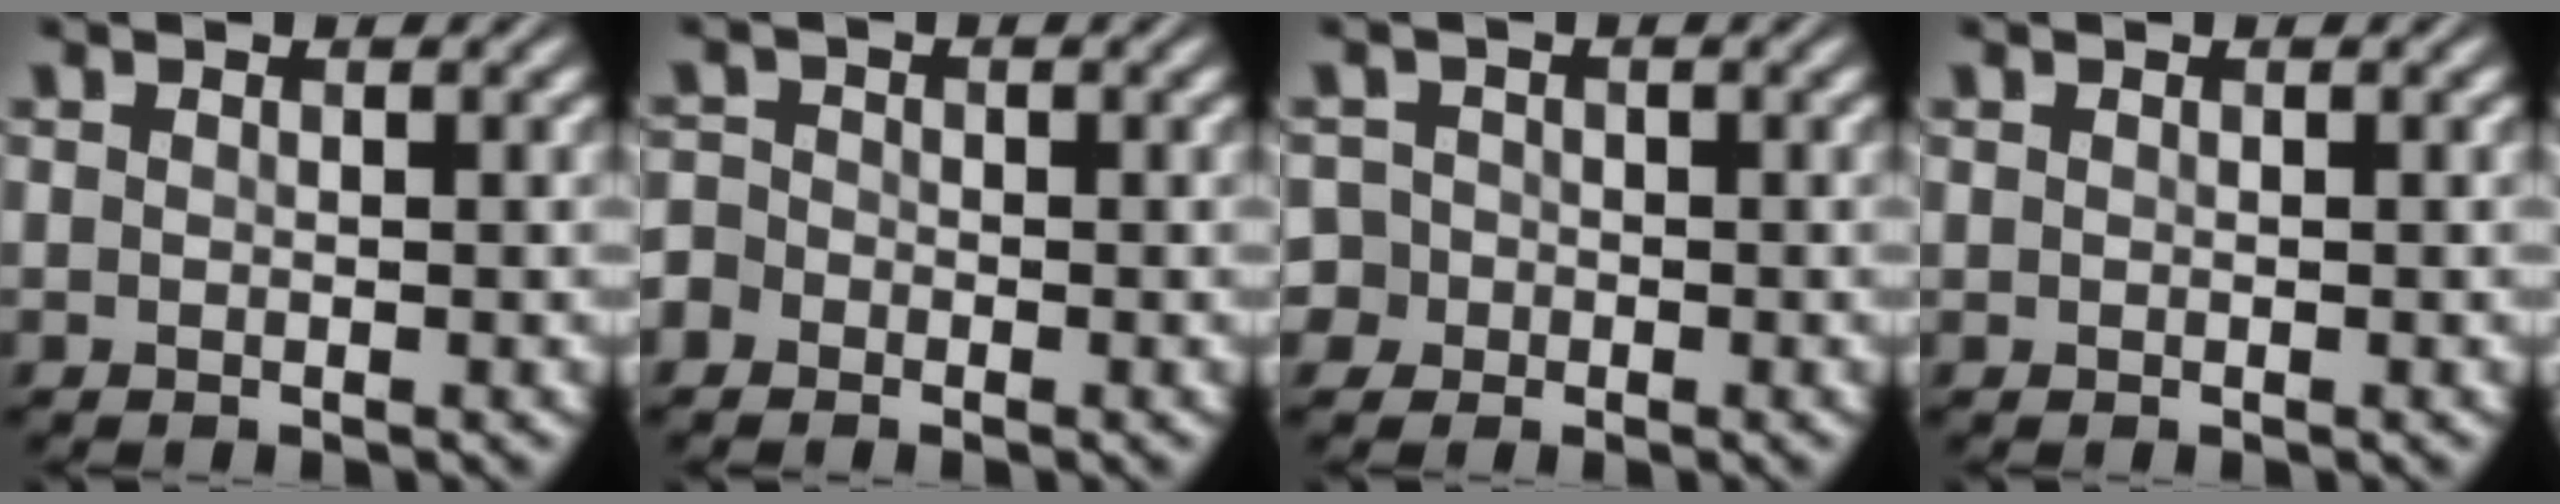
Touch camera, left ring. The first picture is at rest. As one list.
[{"total": 1.7, "force": [-1.1, 1.3, 0.4], "torque": [-0.002, 0.006, -0.025]}, {"total": 3.0, "force": [-0.8, 2.8, 0.5], "torque": [0.011, 0.014, -0.034]}, {"total": 0.0}]